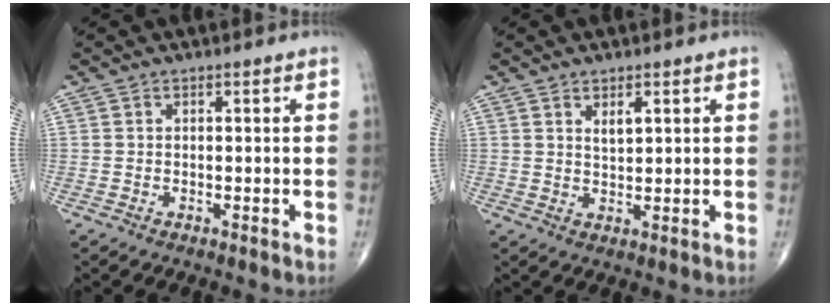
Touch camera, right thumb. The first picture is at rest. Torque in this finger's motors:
{"motor_torque": [-0.65, 0.41, -0.06, -0.06, 0.06]}